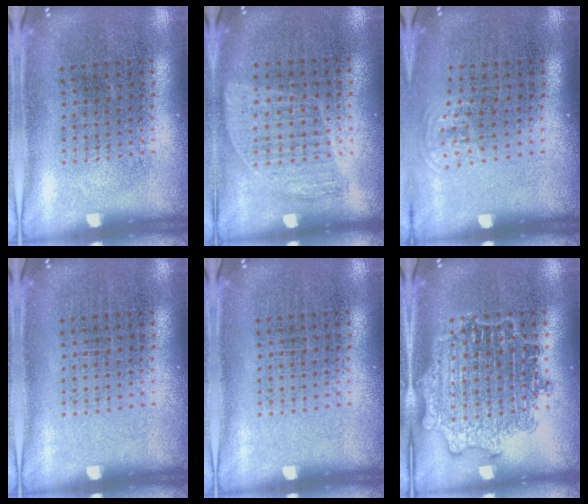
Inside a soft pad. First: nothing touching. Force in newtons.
{"total": 0.9, "press": 0.8, "slide": 0.4}
{"total": 0.8, "press": 0.5, "slide": 0.6}
{"total": 0.0}
{"total": 0.0}
{"total": 1.8, "press": 1.7, "slide": 0.2}